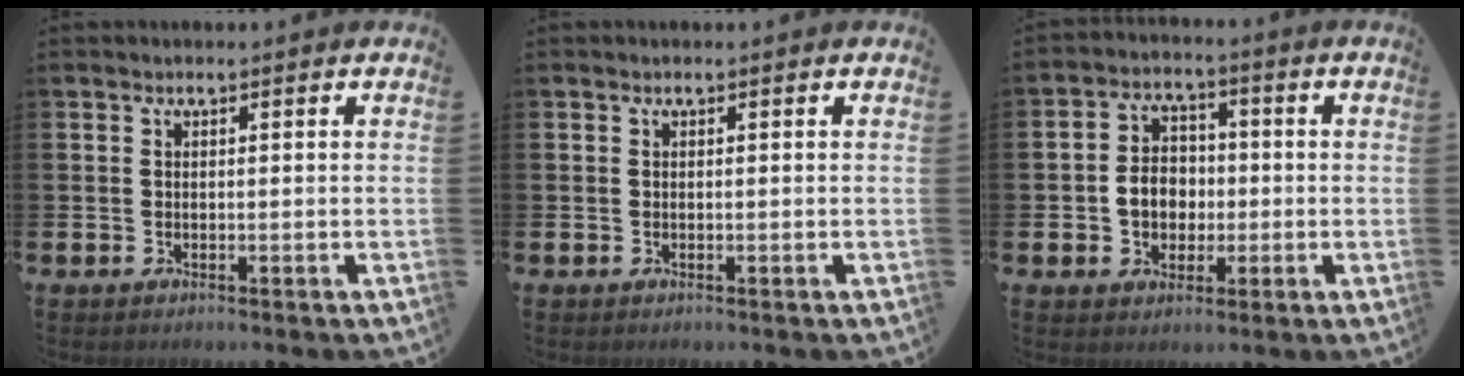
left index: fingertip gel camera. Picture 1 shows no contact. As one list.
[{"total": 0.0}, {"total": 5.3, "force": [-0.6, 4.5, 2.8], "torque": [-0.042, 0.006, -0.019]}]